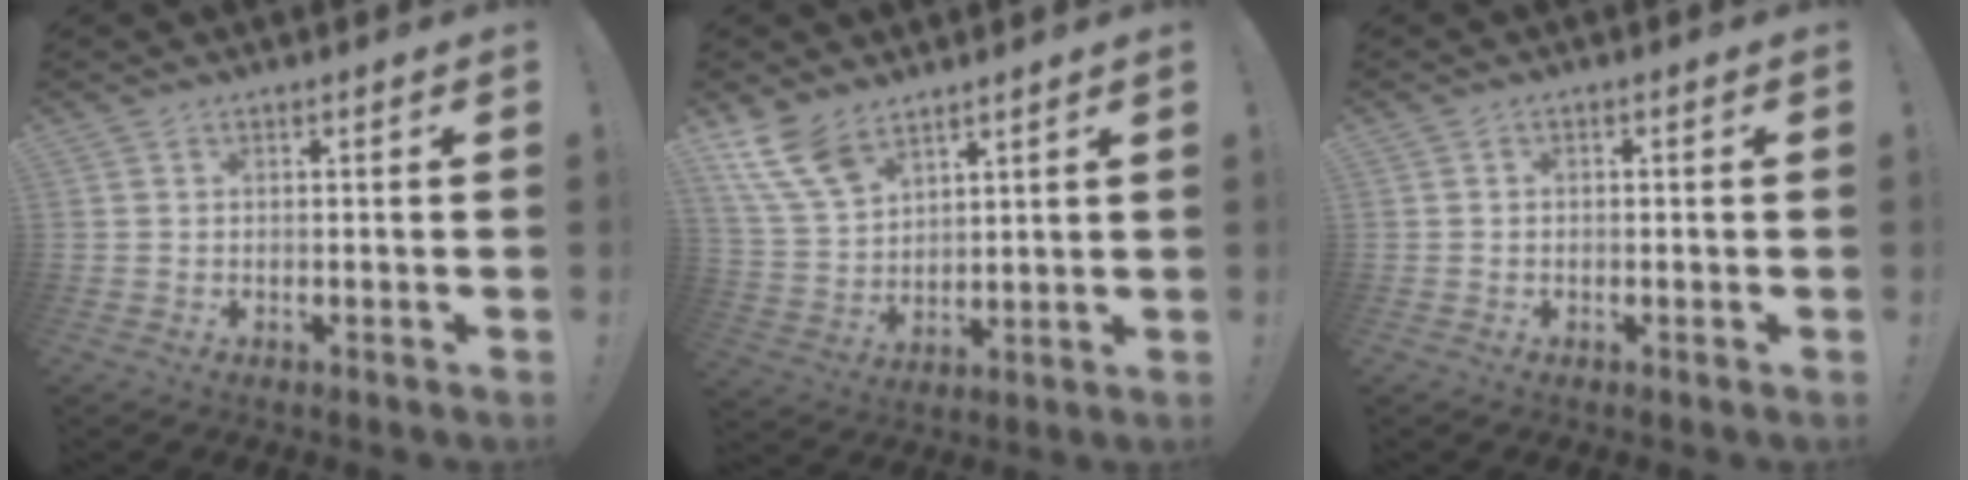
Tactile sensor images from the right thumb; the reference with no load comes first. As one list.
[{"total": 11.8, "force": [8.1, 6.2, 5.9], "torque": [-0.130, -0.040, 0.159]}, {"total": 1.0, "force": [-0.6, 0.6, 0.4], "torque": [-0.011, 0.006, -0.011]}]